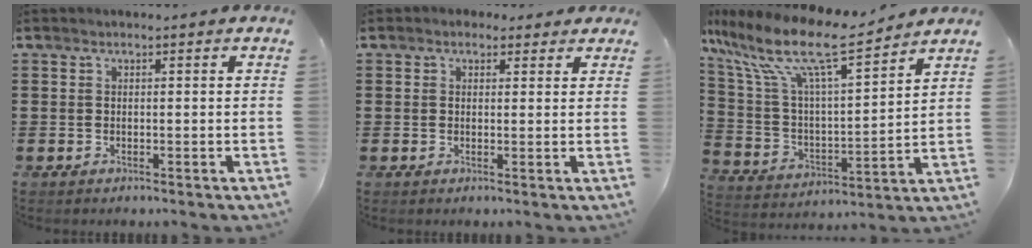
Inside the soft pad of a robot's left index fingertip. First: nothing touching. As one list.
[{"total": 2.0, "force": [1.3, 1.4, 0.4], "torque": [-0.005, 0.007, 0.022]}, {"total": 12.7, "force": [9.2, 2.4, 8.4], "torque": [-0.200, -0.049, 0.154]}]